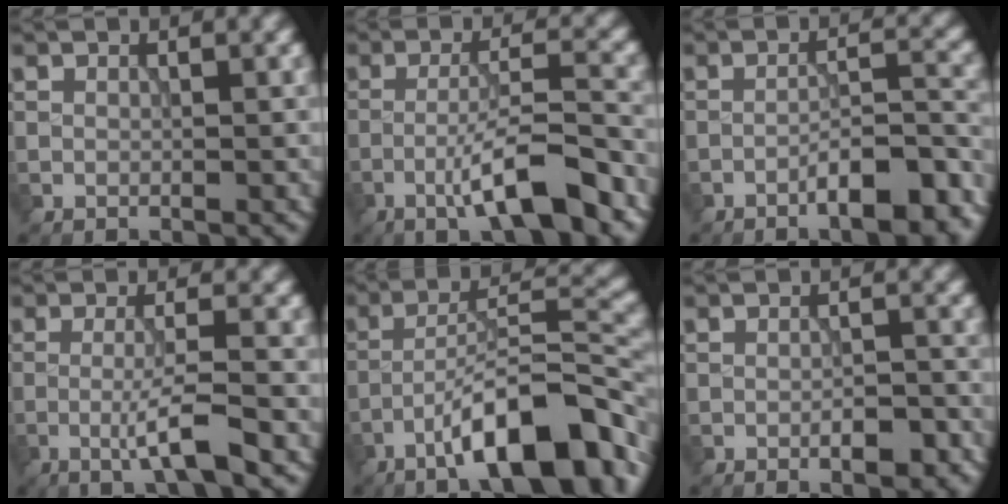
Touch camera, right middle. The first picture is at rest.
{"total": 7.3, "force": [-3.8, 1.2, 6.1], "torque": [-0.100, 0.014, -0.066]}
{"total": 6.9, "force": [-4.3, 1.8, 5.2], "torque": [-0.071, 0.013, -0.063]}
{"total": 3.9, "force": [-1.6, 0.1, 3.5], "torque": [-0.062, 0.007, -0.039]}
{"total": 12.0, "force": [-7.0, 3.2, 9.2], "torque": [-0.141, 0.018, -0.116]}
{"total": 2.9, "force": [-1.4, 0.9, 2.3], "torque": [-0.036, 0.001, -0.021]}